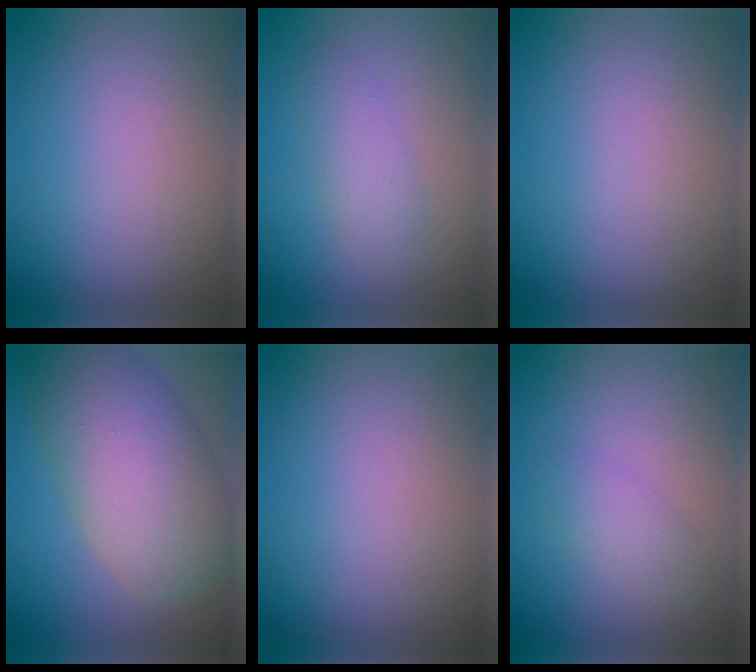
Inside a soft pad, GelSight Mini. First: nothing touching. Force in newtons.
{"total": 2.3, "press": 2.3, "slide": 0.1}
{"total": 0.0}
{"total": 10.0, "press": 10.0, "slide": 0.4}
{"total": 0.0}
{"total": 2.0, "press": 2.0, "slide": 0.2}